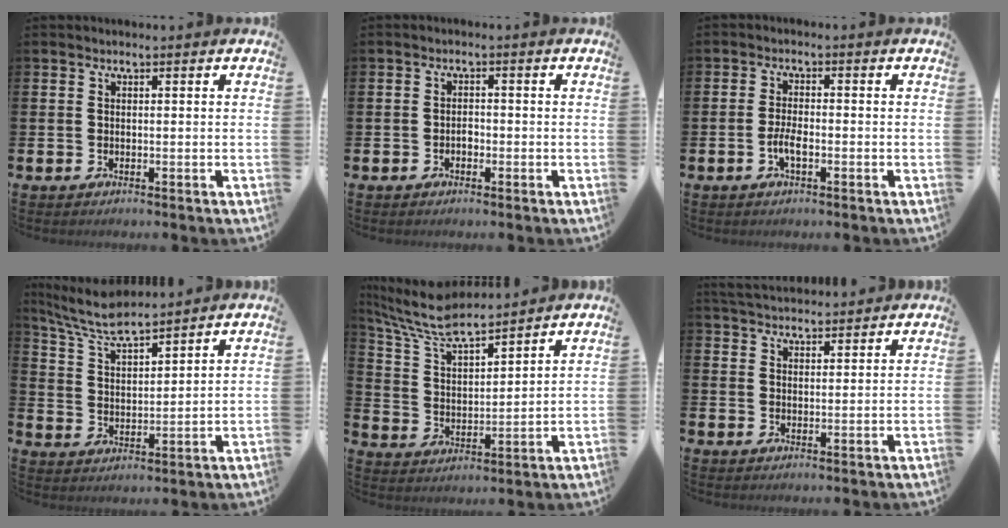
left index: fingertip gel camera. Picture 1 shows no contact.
{"total": 1.3, "force": [-0.6, 0.9, 0.7], "torque": [-0.010, 0.001, -0.012]}
{"total": 2.8, "force": [-0.9, 1.0, 2.5], "torque": [-0.048, -0.001, -0.021]}
{"total": 6.9, "force": [6.5, 0.7, 2.2], "torque": [-0.065, -0.032, 0.117]}
{"total": 8.2, "force": [7.7, 1.3, 2.7], "torque": [-0.083, -0.050, 0.134]}
{"total": 3.8, "force": [3.8, 0.5, 0.3], "torque": [-0.013, -0.018, 0.071]}